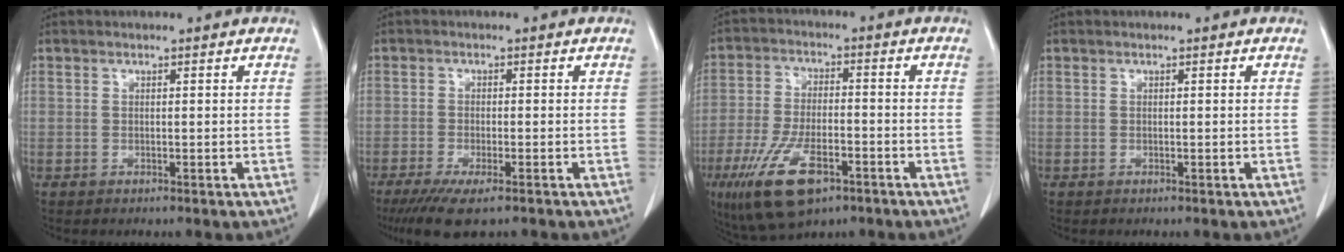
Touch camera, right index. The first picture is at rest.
{"total": 6.8, "force": [-4.8, 1.1, 4.7], "torque": [-0.076, -0.017, -0.075]}
{"total": 12.3, "force": [-6.6, 4.7, 9.3], "torque": [-0.190, -0.013, -0.110]}
{"total": 0.0}